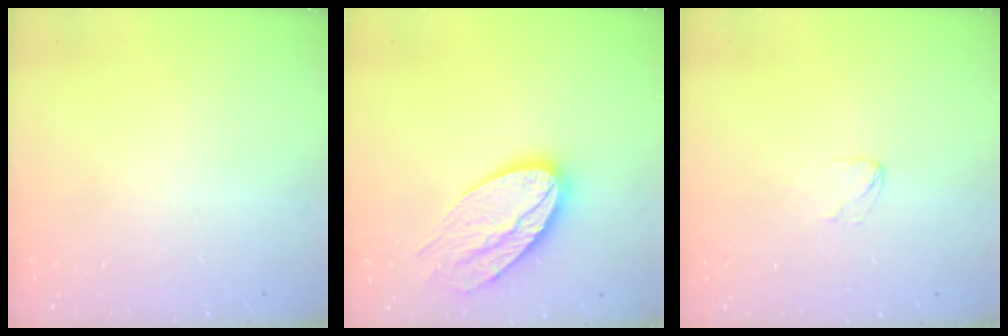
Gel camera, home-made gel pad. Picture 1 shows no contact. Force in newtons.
{"total": 19.5, "press": 19.4, "slide": 2.0}
{"total": 2.5, "press": 2.5, "slide": 0.2}